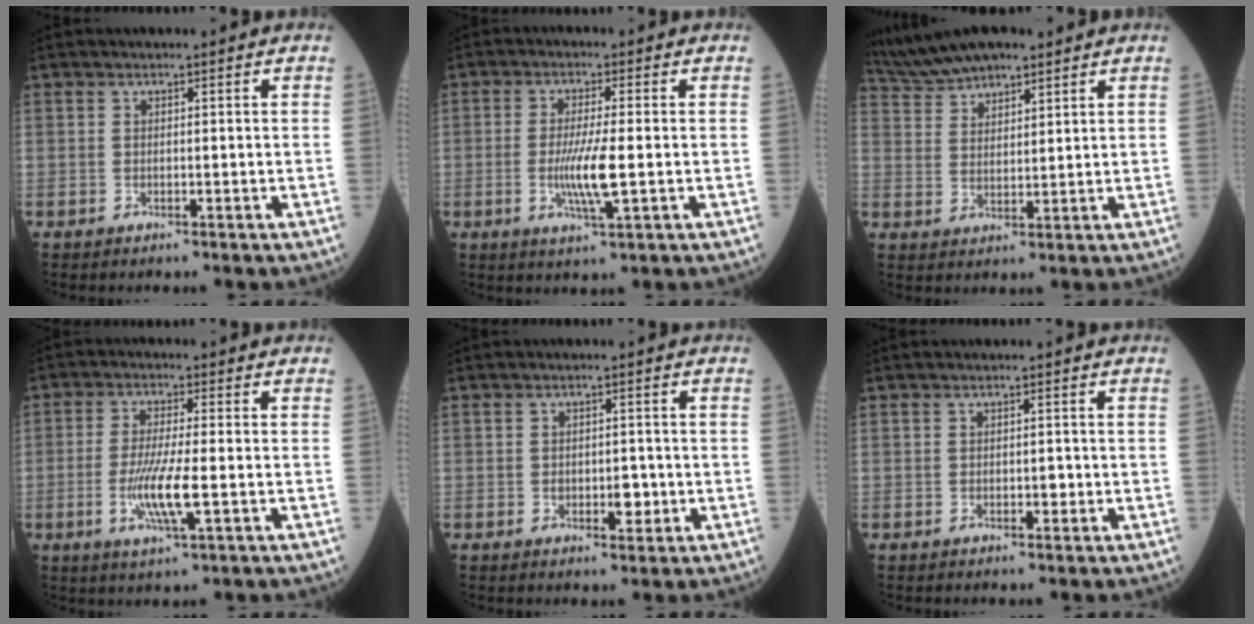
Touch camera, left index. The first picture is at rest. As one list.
[{"total": 6.3, "force": [-1.1, 0.2, 6.2], "torque": [-0.126, -0.014, -0.020]}, {"total": 8.7, "force": [7.5, 2.3, 3.7], "torque": [-0.083, 0.033, 0.147]}, {"total": 7.4, "force": [-1.9, 0.5, 7.2], "torque": [-0.146, -0.015, -0.037]}, {"total": 3.4, "force": [-0.9, 1.8, 2.7], "torque": [-0.036, 0.004, -0.008]}, {"total": 1.4, "force": [-0.4, 0.7, 1.2], "torque": [-0.017, 0.002, -0.005]}]